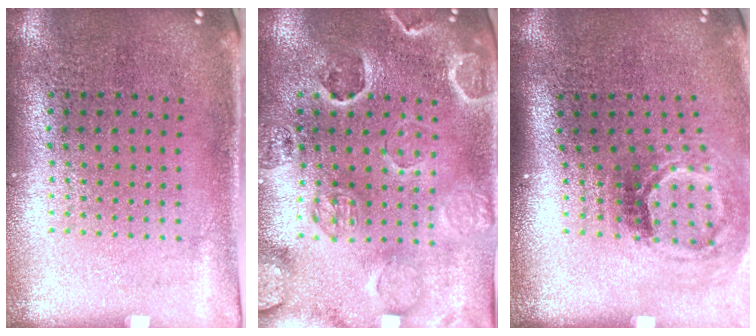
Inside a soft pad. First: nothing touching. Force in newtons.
{"total": 2.8, "press": 2.7, "slide": 0.5}
{"total": 1.9, "press": 1.2, "slide": 1.5}